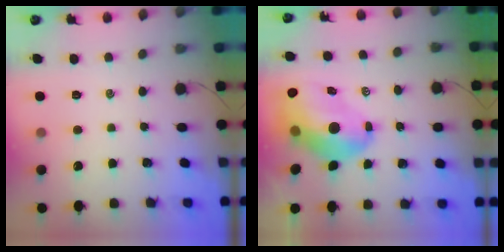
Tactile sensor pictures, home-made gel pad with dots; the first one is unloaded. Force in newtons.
{"total": 12.4, "press": 11.9, "slide": 3.5}